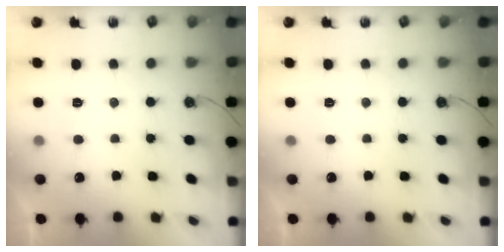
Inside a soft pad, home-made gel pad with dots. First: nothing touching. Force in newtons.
{"total": 0.0}